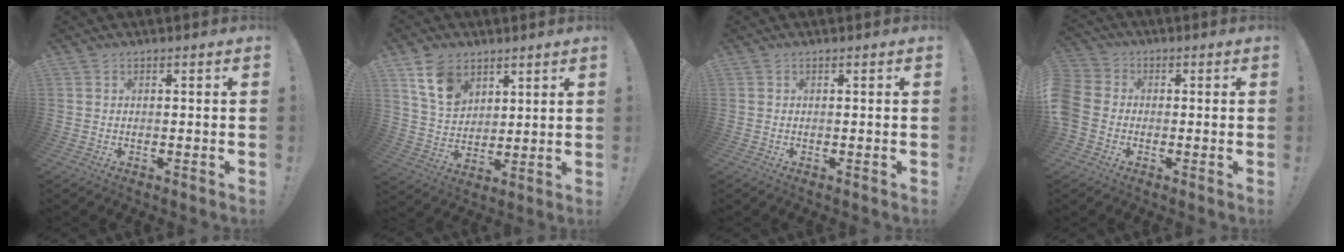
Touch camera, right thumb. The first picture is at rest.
{"total": 11.6, "force": [6.8, 7.8, 5.2], "torque": [-0.090, -0.029, 0.134]}
{"total": 0.0}
{"total": 6.9, "force": [-1.6, 5.8, 3.3], "torque": [-0.082, 0.019, -0.027]}